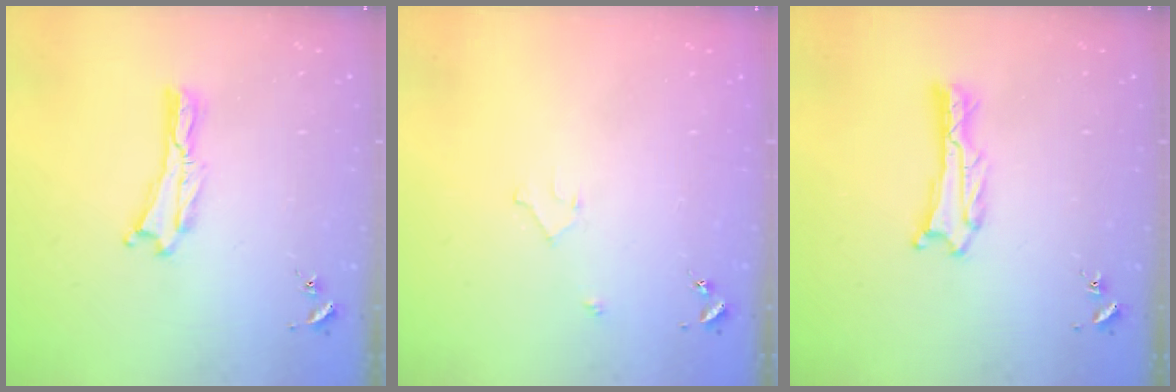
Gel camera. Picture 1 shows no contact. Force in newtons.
{"total": 1.8, "press": 1.7, "slide": 0.2}
{"total": 1.1, "press": 1.1, "slide": 0.0}